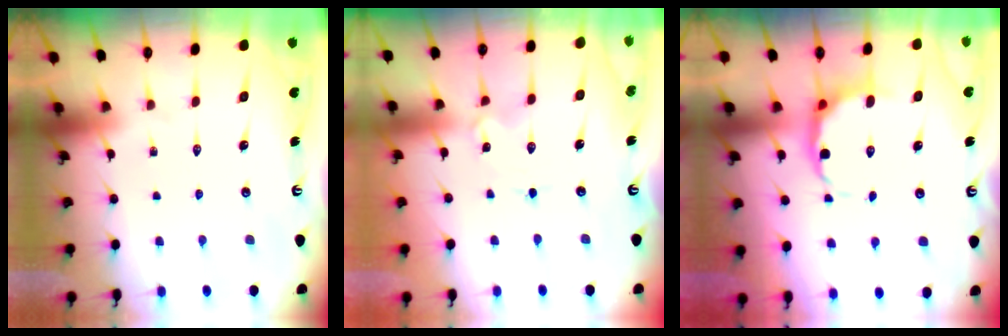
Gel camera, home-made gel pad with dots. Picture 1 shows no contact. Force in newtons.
{"total": 0.8, "press": 0.8, "slide": 0.1}
{"total": 7.0, "press": 6.6, "slide": 2.2}